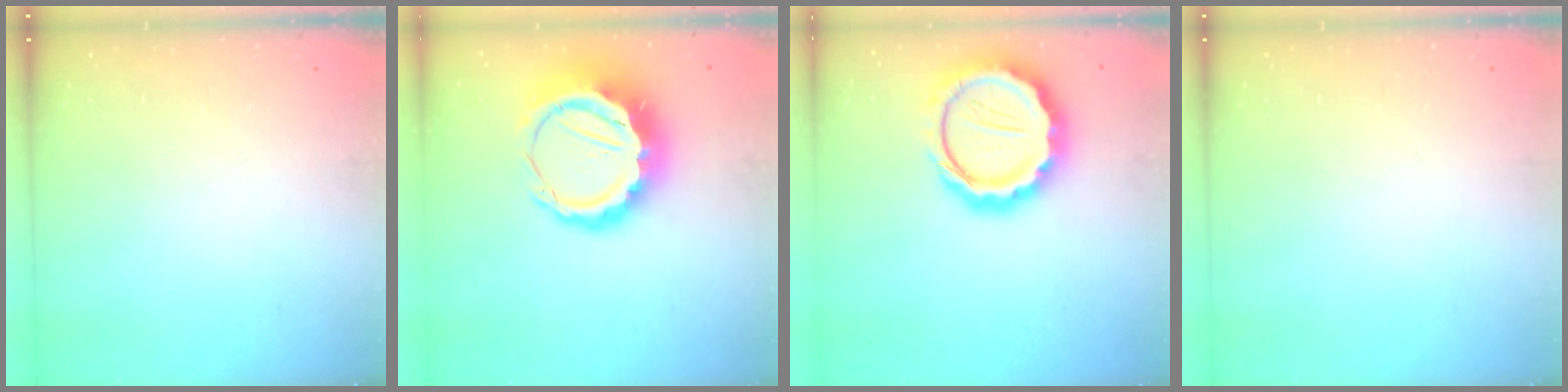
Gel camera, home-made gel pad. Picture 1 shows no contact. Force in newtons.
{"total": 13.2, "press": 12.9, "slide": 2.8}
{"total": 20.2, "press": 19.8, "slide": 4.1}
{"total": 0.0}